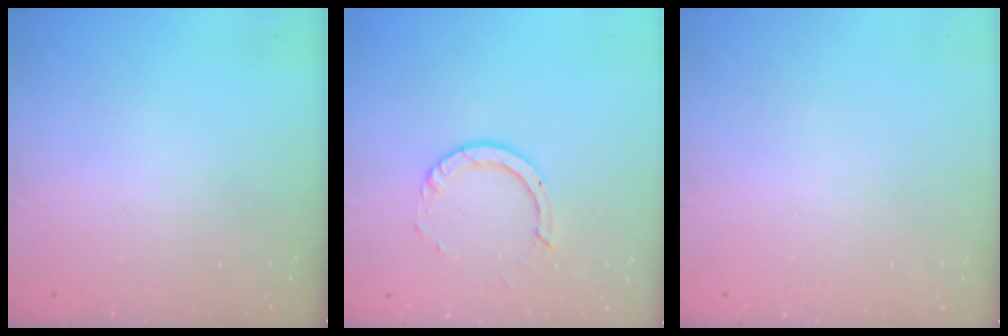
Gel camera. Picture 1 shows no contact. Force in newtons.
{"total": 4.7, "press": 4.7, "slide": 0.4}
{"total": 2.6, "press": 2.6, "slide": 0.2}